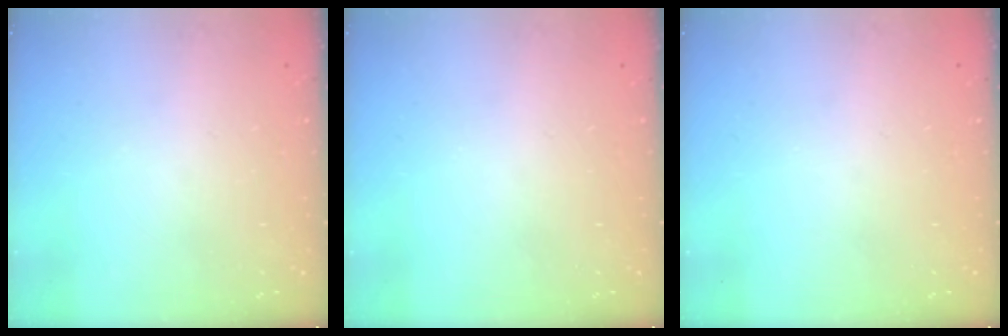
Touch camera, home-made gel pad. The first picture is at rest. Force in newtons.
{"total": 0.0}
{"total": 0.0}